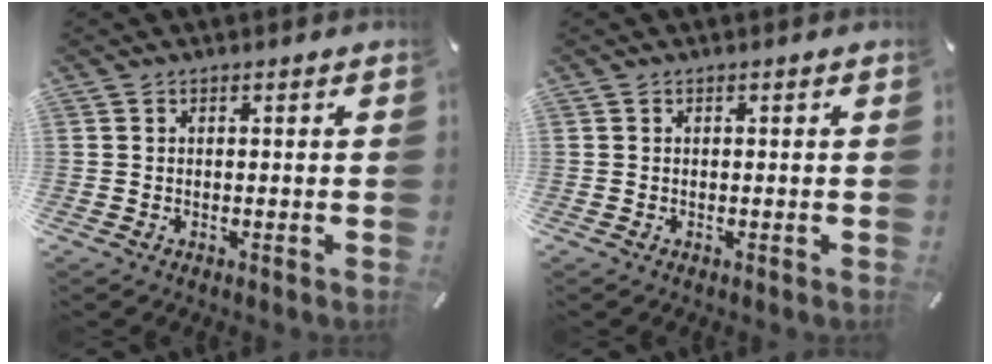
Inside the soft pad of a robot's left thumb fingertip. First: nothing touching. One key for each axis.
{"total": 0.0}